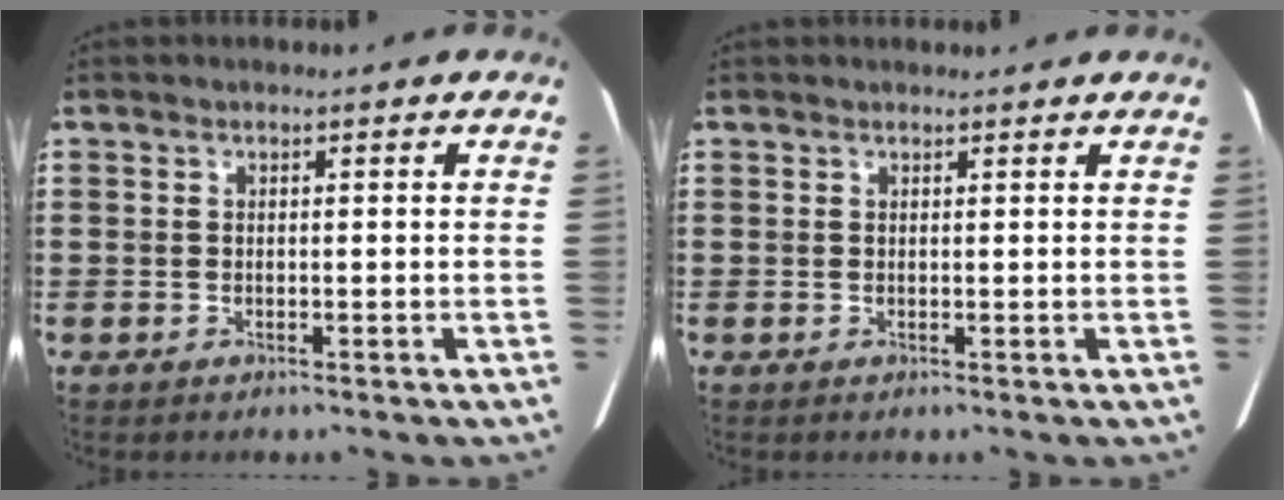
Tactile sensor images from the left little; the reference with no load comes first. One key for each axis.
{"total": 0.5, "fx": 0.5, "fy": 0.0, "fz": 0.2, "tx": 0.005, "ty": -0.002, "tz": 0.007}